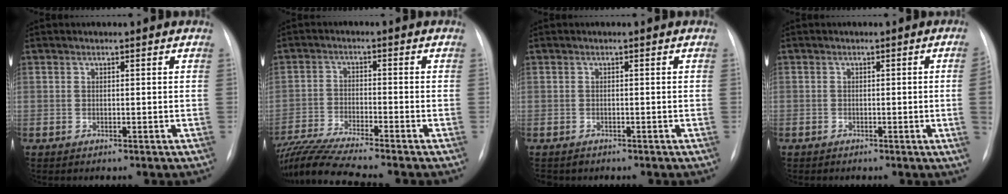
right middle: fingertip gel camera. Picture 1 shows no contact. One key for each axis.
{"total": 12.6, "fx": -11.2, "fy": -0.8, "fz": 5.7, "tx": -0.110, "ty": -0.019, "tz": -0.195}
{"total": 1.1, "fx": -0.9, "fy": 0.6, "fz": -0.1, "tx": -0.002, "ty": 0.002, "tz": -0.014}
{"total": 2.8, "fx": -0.6, "fy": -0.7, "fz": 2.6, "tx": -0.034, "ty": -0.002, "tz": -0.009}